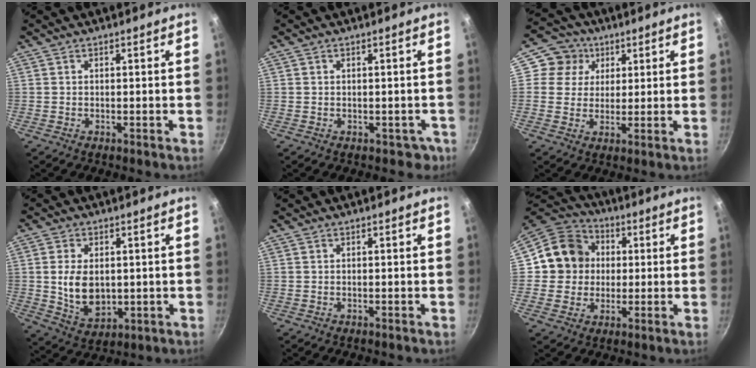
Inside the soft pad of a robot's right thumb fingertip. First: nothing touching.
{"total": 2.6, "force": [-0.8, 2.2, 1.1], "torque": [0.007, 0.023, 0.010]}
{"total": 7.1, "force": [2.6, 6.4, 1.5], "torque": [0.014, 0.001, 0.030]}
{"total": 8.6, "force": [0.7, 5.7, 6.4], "torque": [-0.101, -0.017, 0.030]}
{"total": 0.0}
{"total": 12.4, "force": [1.5, 11.6, 4.3], "torque": [-0.041, 0.026, 0.012]}